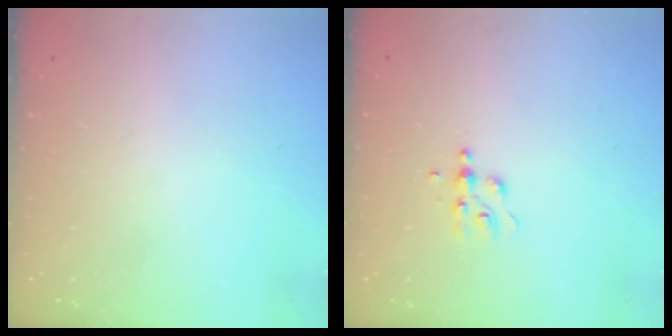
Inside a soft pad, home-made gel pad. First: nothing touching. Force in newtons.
{"total": 4.7, "press": 4.6, "slide": 0.5}